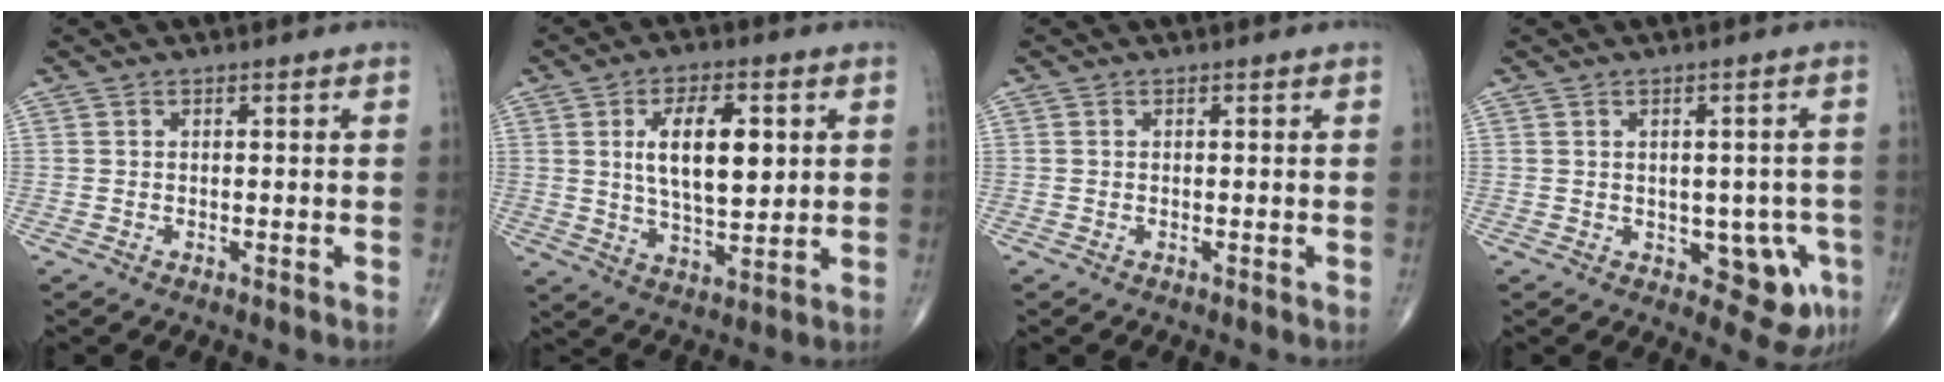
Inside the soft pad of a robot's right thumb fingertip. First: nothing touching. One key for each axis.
{"total": 12.4, "fx": 2.8, "fy": 5.8, "fz": 10.6, "tx": -0.163, "ty": -0.013, "tz": 0.052}
{"total": 0.0}
{"total": 7.5, "fx": -2.0, "fy": 4.3, "fz": 5.9, "tx": -0.038, "ty": 0.004, "tz": -0.015}